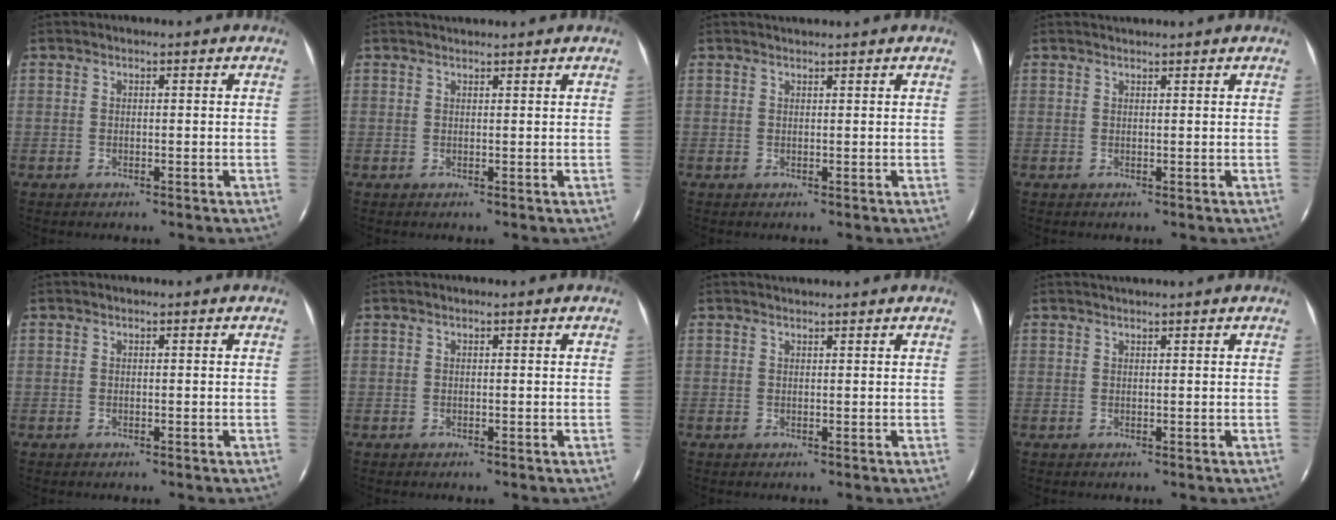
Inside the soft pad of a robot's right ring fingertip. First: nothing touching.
{"total": 1.4, "force": [1.4, -0.1, 0.3], "torque": [-0.011, 0.000, 0.020]}
{"total": 1.0, "force": [1.0, -0.2, 0.2], "torque": [-0.009, -0.002, 0.017]}
{"total": 1.1, "force": [1.1, -0.2, 0.2], "torque": [-0.010, -0.002, 0.017]}
{"total": 0.0}
{"total": 0.0}
{"total": 1.1, "force": [1.1, -0.2, 0.2], "torque": [-0.009, -0.001, 0.017]}
{"total": 1.0, "force": [0.9, -0.4, 0.3], "torque": [-0.014, -0.005, 0.013]}